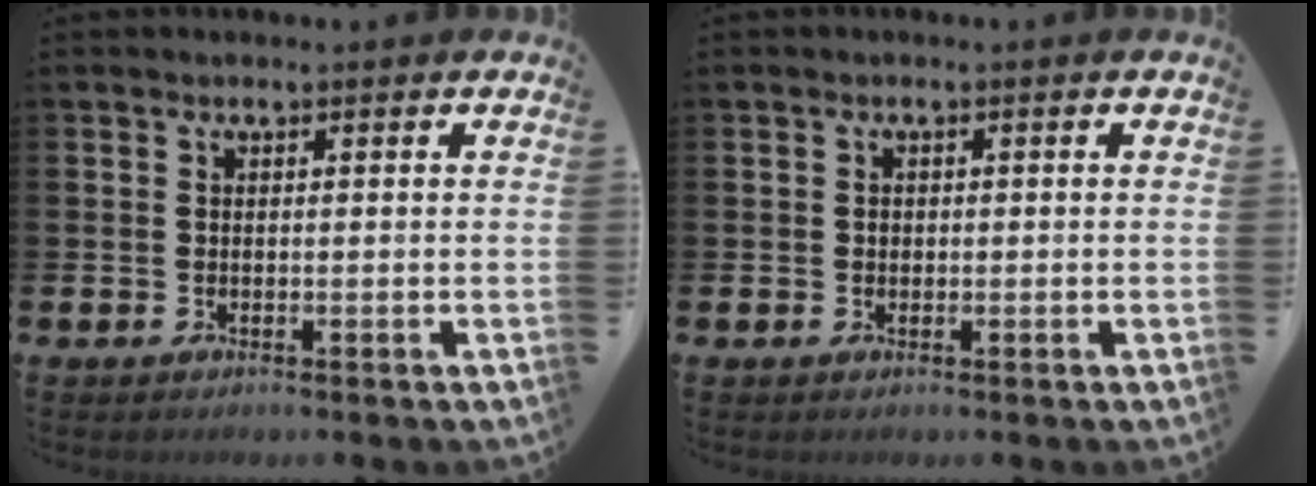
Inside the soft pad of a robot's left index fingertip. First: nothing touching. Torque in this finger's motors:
{"motor_torque": [-0.02, 0.07, -0.07, -0.01]}